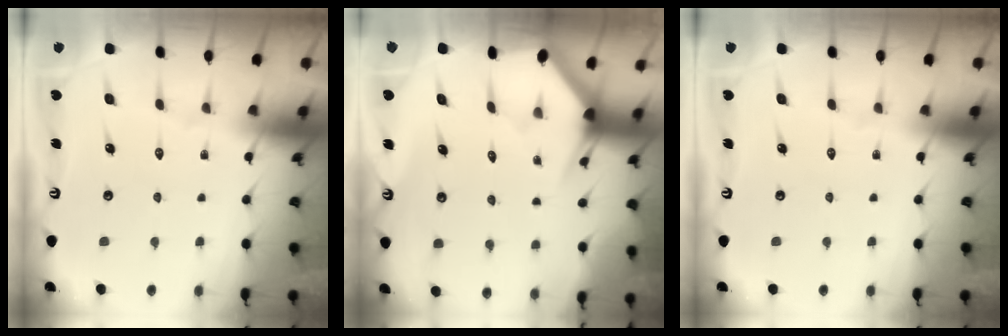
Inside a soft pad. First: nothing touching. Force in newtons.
{"total": 3.1, "press": 3.1, "slide": 0.2}
{"total": 0.0}